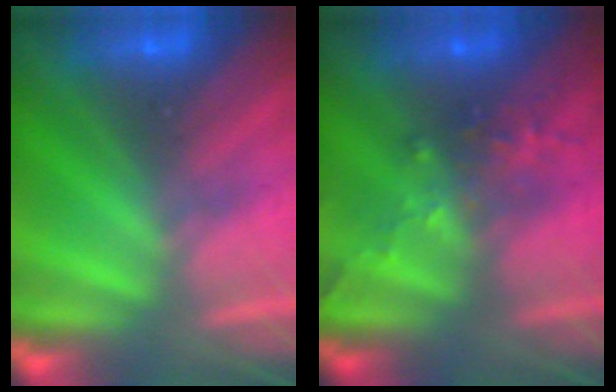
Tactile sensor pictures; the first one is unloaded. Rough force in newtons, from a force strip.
{"total": 2.8}